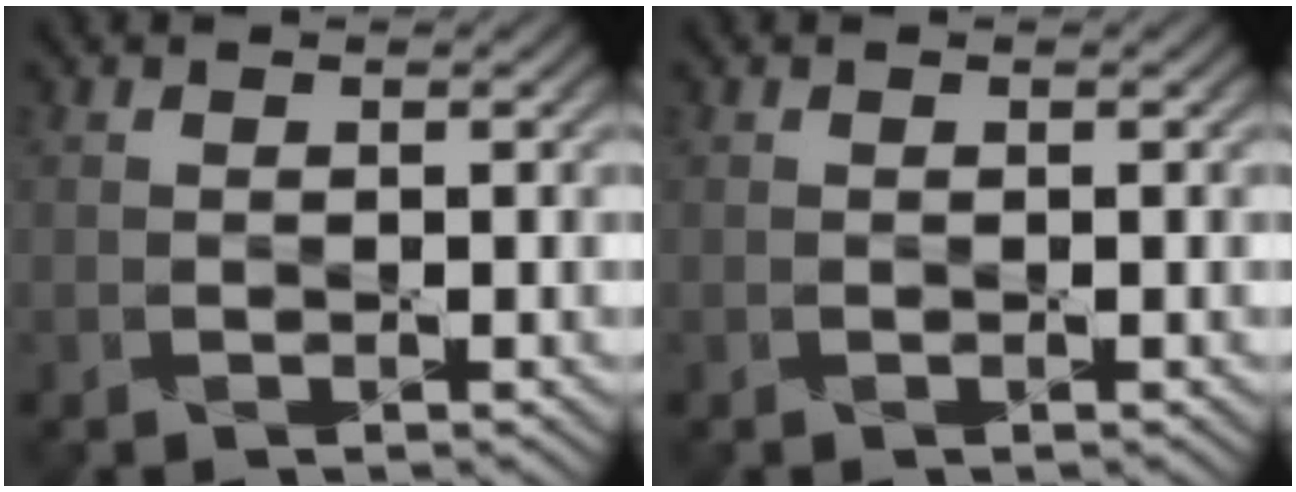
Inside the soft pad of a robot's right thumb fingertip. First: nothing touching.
{"total": 0.0}